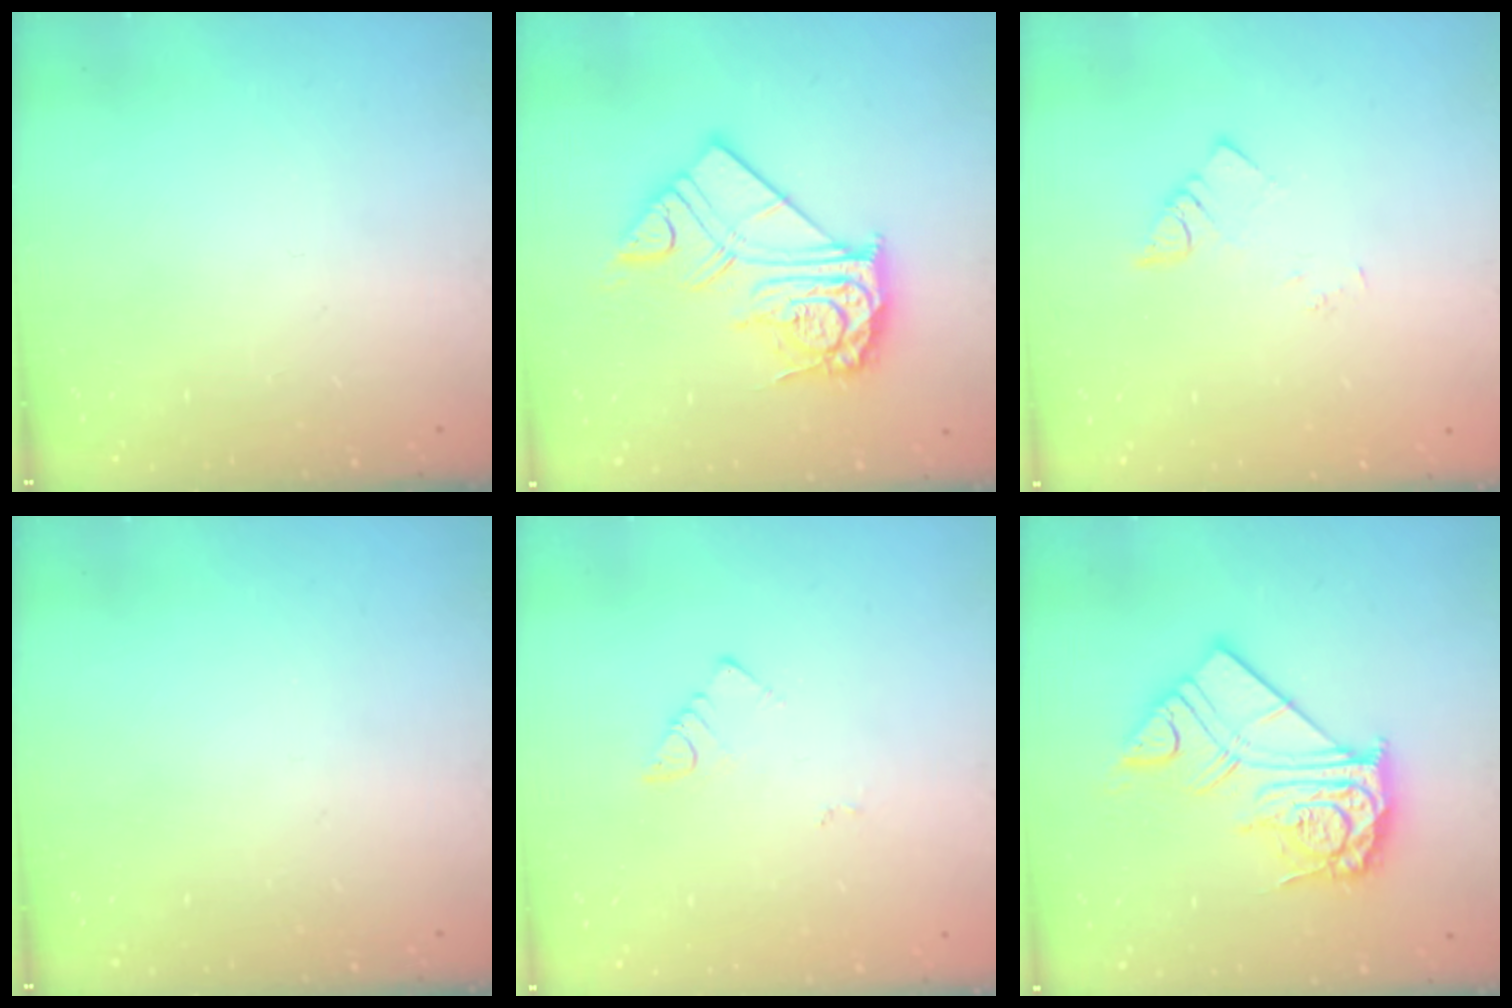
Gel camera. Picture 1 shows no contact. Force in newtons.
{"total": 17.4, "press": 17.3, "slide": 1.7}
{"total": 2.2, "press": 2.2, "slide": 0.2}
{"total": 0.0}
{"total": 3.1, "press": 3.1, "slide": 0.5}
{"total": 17.4, "press": 17.3, "slide": 1.7}